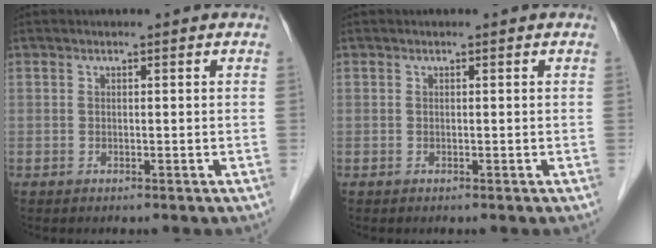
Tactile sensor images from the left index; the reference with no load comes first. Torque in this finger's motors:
{"motor_torque": [-0.01, 0.01, 0.00, 0.00]}